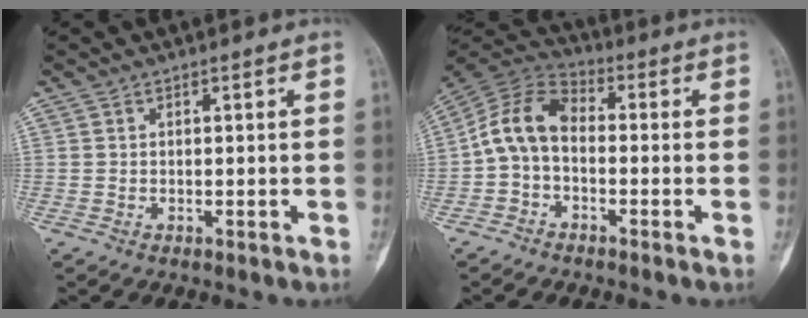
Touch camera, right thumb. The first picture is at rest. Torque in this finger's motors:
{"motor_torque": [0.21, 0.23, 0.15, -0.14, 0.10]}